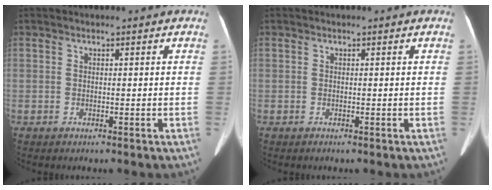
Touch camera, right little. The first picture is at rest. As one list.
[{"total": 0.0}]